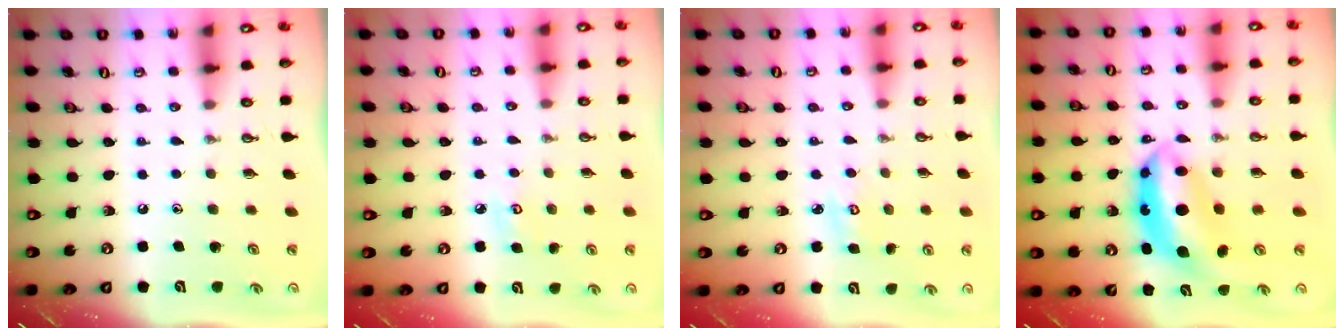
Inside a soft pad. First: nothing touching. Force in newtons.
{"total": 5.6, "press": 5.6, "slide": 0.5}
{"total": 4.1, "press": 4.1, "slide": 0.3}
{"total": 10.0, "press": 9.9, "slide": 1.2}